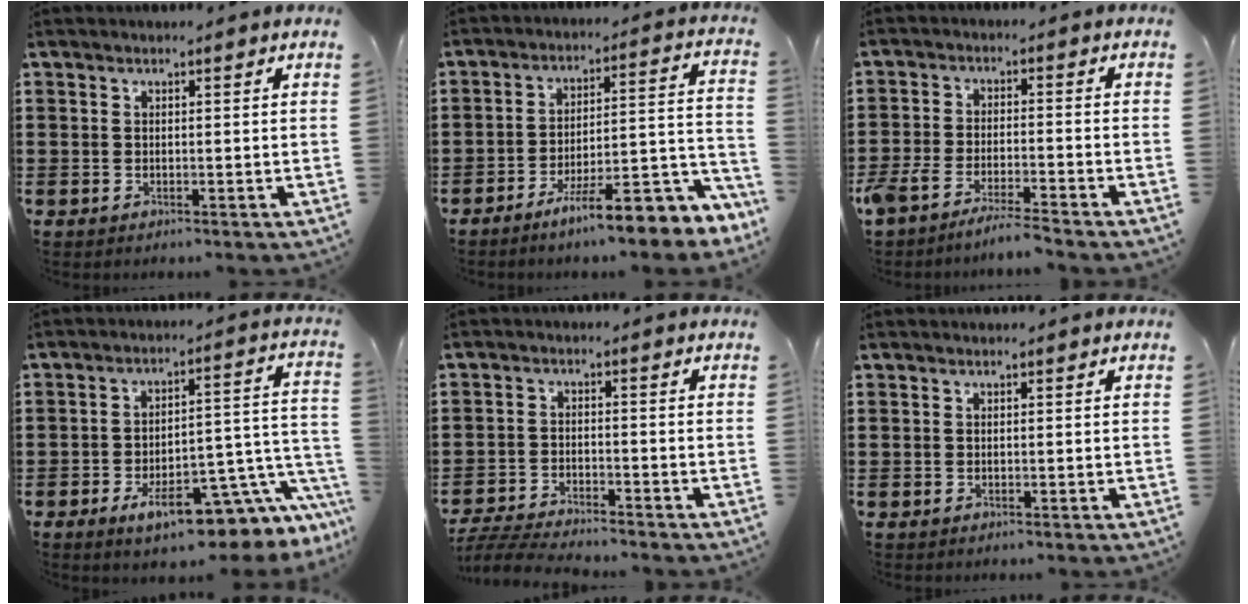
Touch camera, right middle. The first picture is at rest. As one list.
[{"total": 10.6, "force": [-7.9, 1.5, 7.0], "torque": [-0.089, 0.014, -0.142]}, {"total": 4.8, "force": [-4.6, -0.1, 1.5], "torque": [-0.047, -0.014, -0.096]}, {"total": 11.5, "force": [-7.1, 3.7, 8.3], "torque": [-0.106, -0.001, -0.126]}, {"total": 4.8, "force": [-4.6, 0.1, 1.1], "torque": [-0.039, -0.010, -0.097]}, {"total": 0.0}]